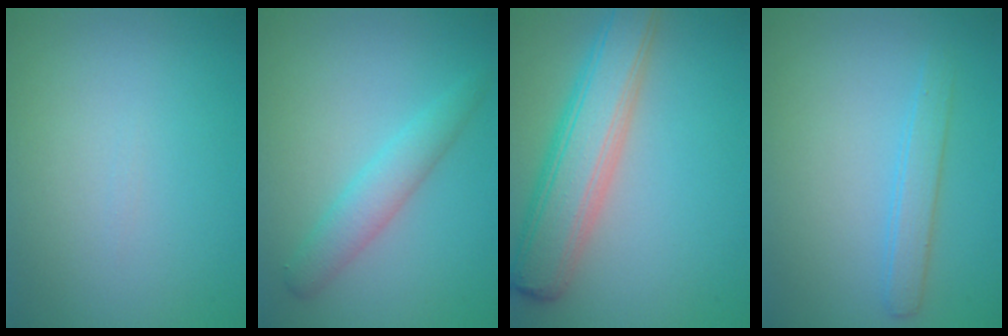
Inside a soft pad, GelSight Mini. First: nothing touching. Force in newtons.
{"total": 2.8, "press": 2.8, "slide": 0.1}
{"total": 6.7, "press": 6.7, "slide": 0.3}
{"total": 2.0, "press": 2.0, "slide": 0.0}